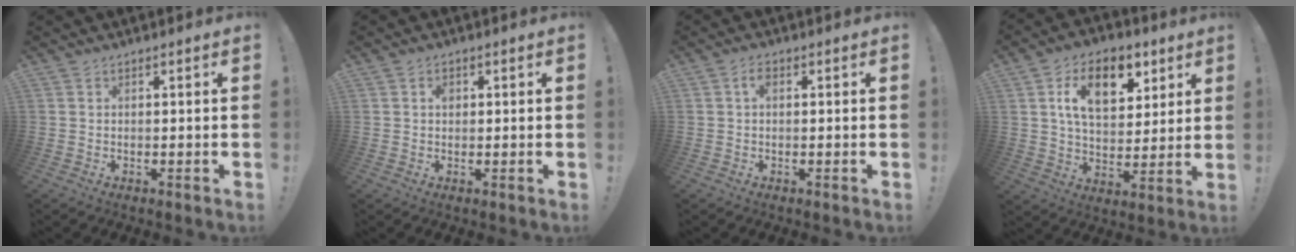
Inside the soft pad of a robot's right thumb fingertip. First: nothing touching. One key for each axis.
{"total": 1.6, "fx": 0.2, "fy": 1.4, "fz": 0.8, "tx": -0.001, "ty": -0.001, "tz": -0.002}
{"total": 2.3, "fx": 0.3, "fy": 1.1, "fz": 2.0, "tx": -0.043, "ty": 0.008, "tz": 0.003}
{"total": 15.7, "fx": 6.8, "fy": 9.4, "fz": 10.6, "tx": -0.161, "ty": -0.015, "tz": 0.118}